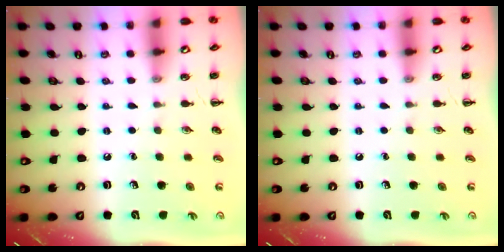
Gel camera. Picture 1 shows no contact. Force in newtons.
{"total": 0.0}